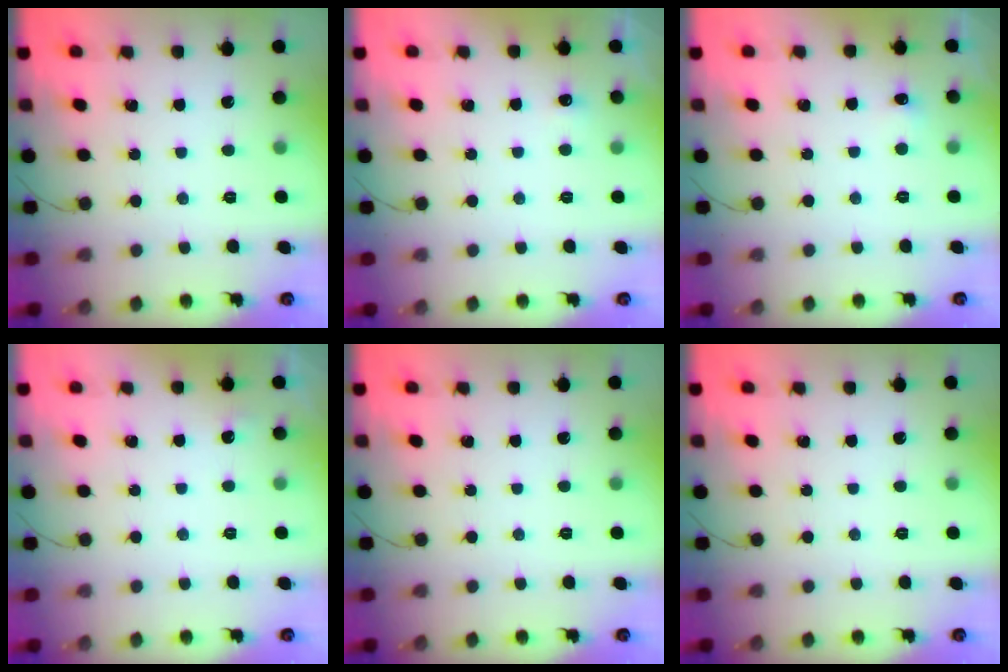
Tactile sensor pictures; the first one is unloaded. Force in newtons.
{"total": 8.6, "press": 2.0, "slide": 8.4}
{"total": 3.6, "press": 3.4, "slide": 1.0}
{"total": 11.6, "press": 2.8, "slide": 11.2}
{"total": 0.0}
{"total": 0.0}